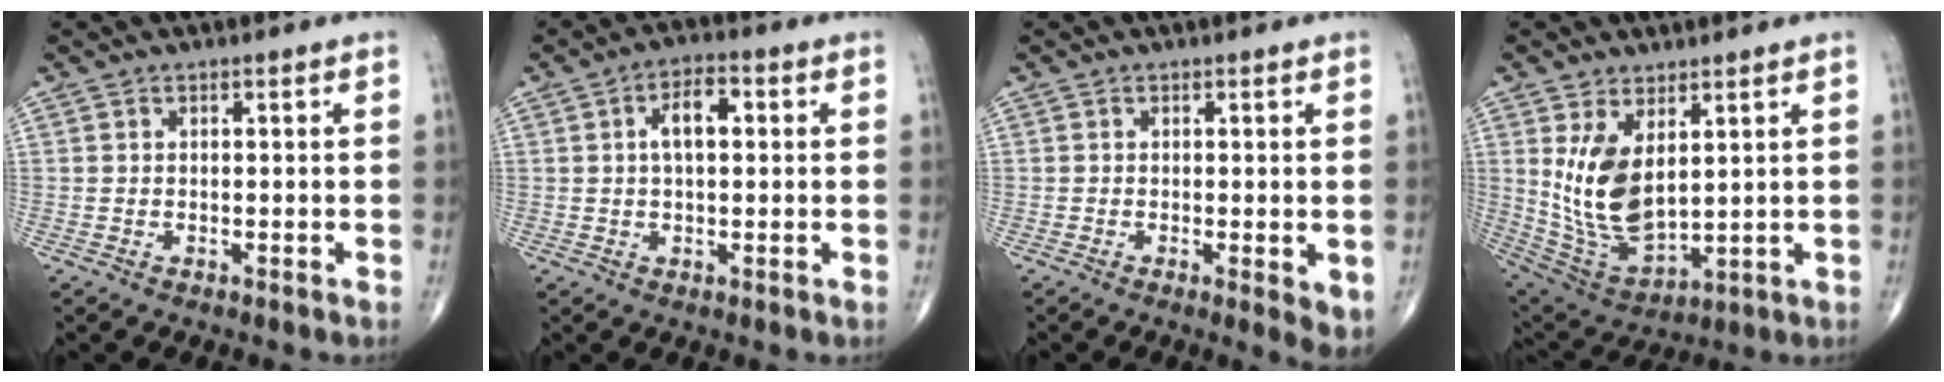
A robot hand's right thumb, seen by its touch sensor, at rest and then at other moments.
{"total": 6.2, "force": [1.2, 3.1, 5.3], "torque": [-0.085, 0.012, 0.014]}
{"total": 4.0, "force": [-0.7, 1.1, 3.8], "torque": [-0.053, -0.012, -0.012]}
{"total": 12.9, "force": [3.4, 6.8, 10.4], "torque": [-0.186, -0.025, 0.088]}